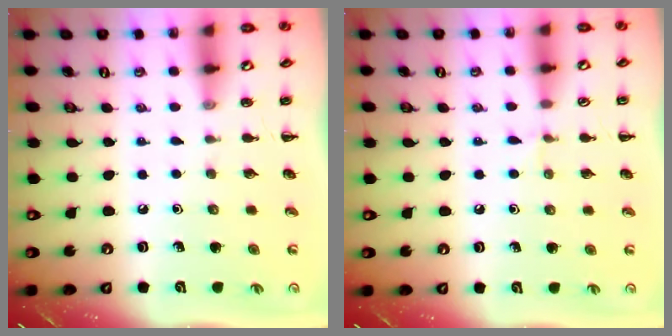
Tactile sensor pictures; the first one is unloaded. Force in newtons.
{"total": 3.8, "press": 3.5, "slide": 1.3}